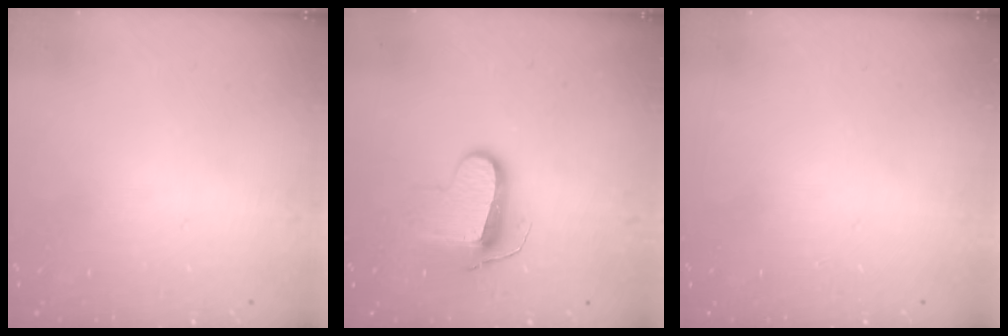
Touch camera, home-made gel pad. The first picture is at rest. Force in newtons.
{"total": 9.9, "press": 9.9, "slide": 0.3}
{"total": 0.0}